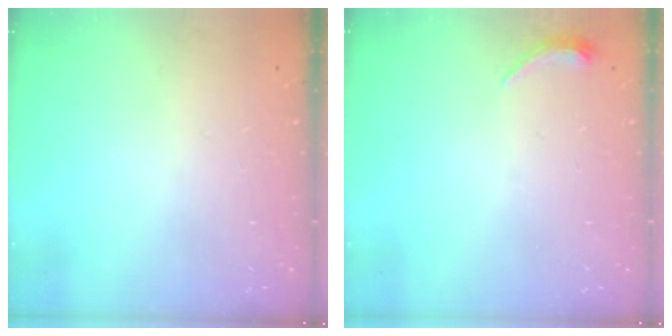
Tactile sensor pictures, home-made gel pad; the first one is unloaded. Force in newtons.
{"total": 4.8, "press": 4.7, "slide": 0.9}